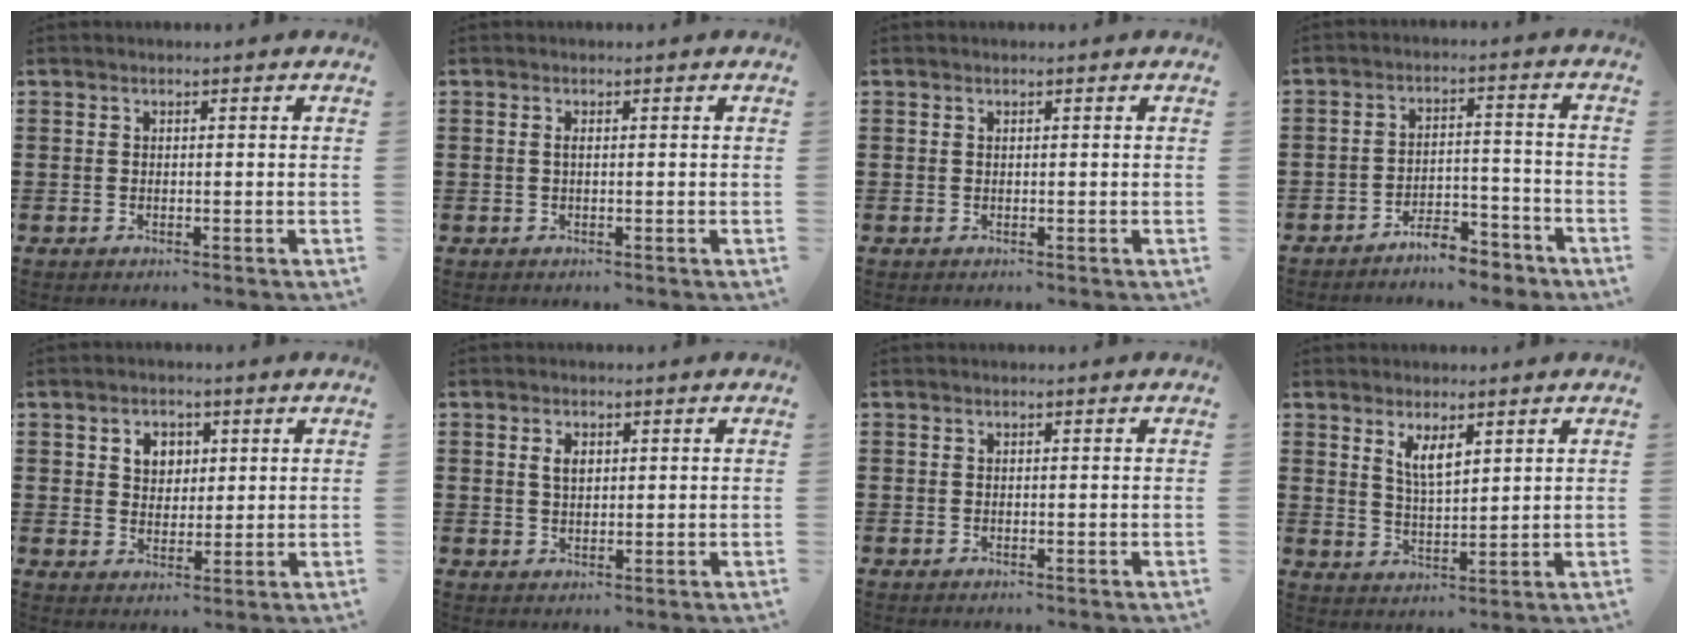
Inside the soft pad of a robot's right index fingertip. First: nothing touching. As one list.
[{"total": 0.6, "force": [-0.1, 0.0, 0.6], "torque": [-0.012, -0.002, -0.001]}, {"total": 0.0}, {"total": 5.5, "force": [-5.2, 1.0, 1.4], "torque": [-0.021, 0.014, -0.102]}, {"total": 3.7, "force": [1.3, 3.1, 1.6], "torque": [-0.036, 0.009, 0.018]}, {"total": 2.5, "force": [0.8, 1.4, 1.8], "torque": [-0.040, 0.007, 0.014]}, {"total": 0.0}, {"total": 4.2, "force": [2.4, 1.4, 3.1], "torque": [-0.066, 0.003, 0.043]}]